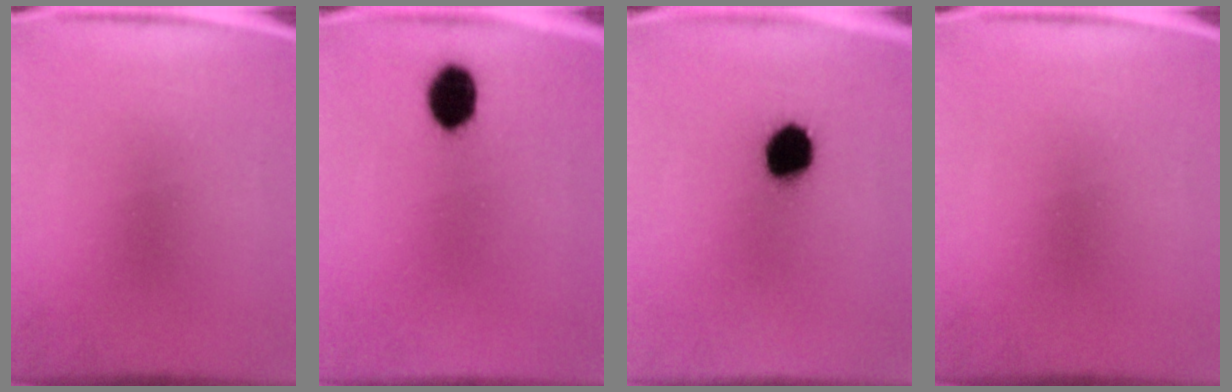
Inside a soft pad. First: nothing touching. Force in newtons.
{"total": 7.0}
{"total": 9.3}
{"total": 0.0}